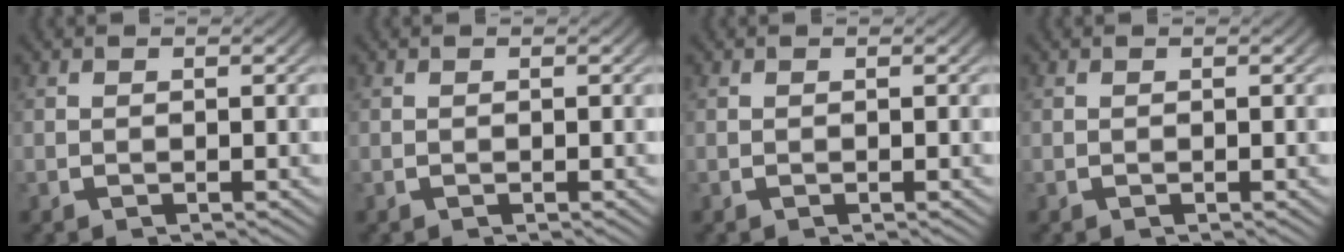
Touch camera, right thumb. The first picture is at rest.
{"total": 0.0}
{"total": 0.0}
{"total": 0.0}